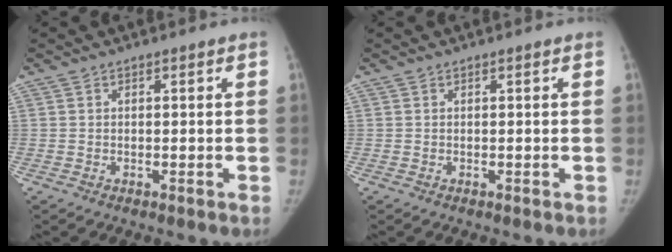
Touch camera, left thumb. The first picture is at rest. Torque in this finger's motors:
{"motor_torque": [0.19, -0.06, 0.28, -0.18, 0.09]}